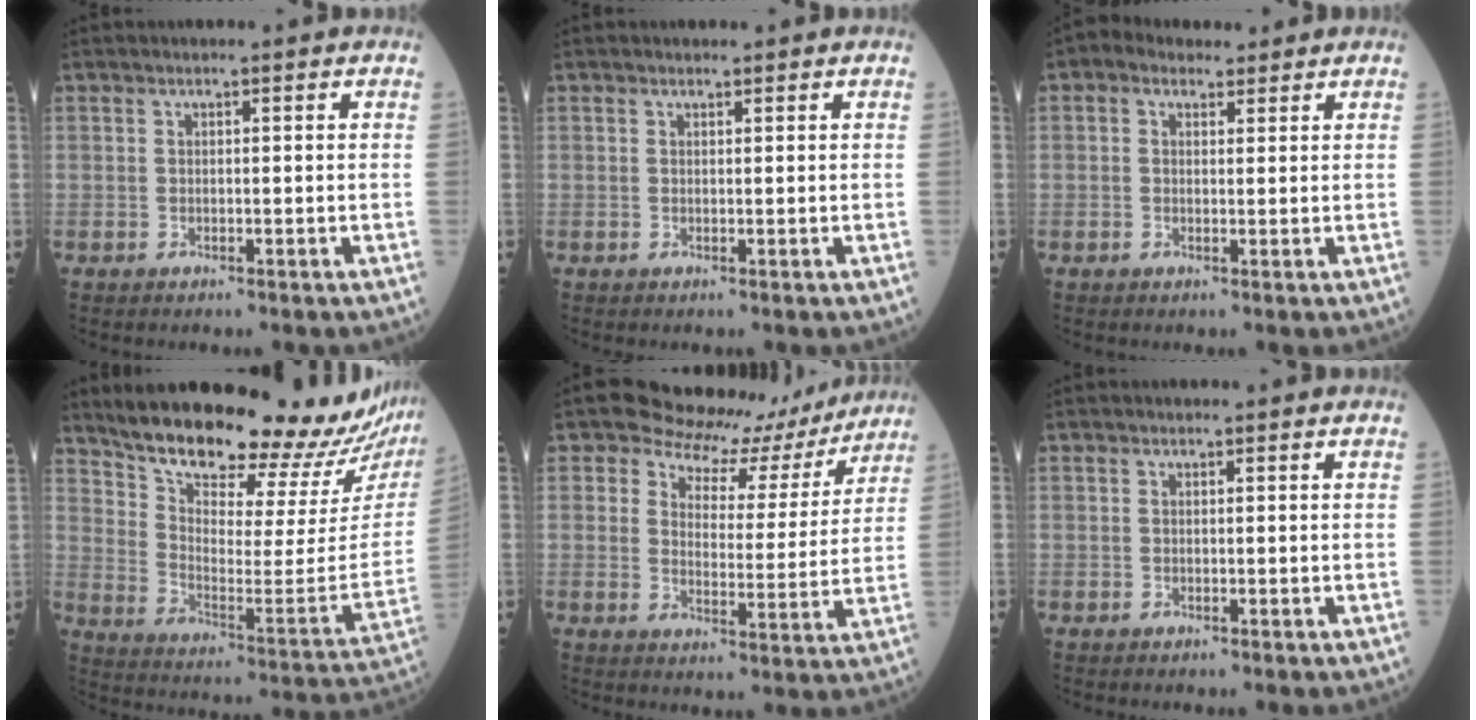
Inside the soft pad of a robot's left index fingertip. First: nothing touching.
{"total": 0.0}
{"total": 3.6, "force": [2.3, 2.4, 1.4], "torque": [-0.027, 0.026, 0.039]}
{"total": 27.0, "force": [24.5, 3.7, 10.8], "torque": [-0.167, -0.103, 0.327]}
{"total": 10.9, "force": [9.6, 4.7, 1.5], "torque": [-0.014, -0.007, 0.112]}
{"total": 0.0}